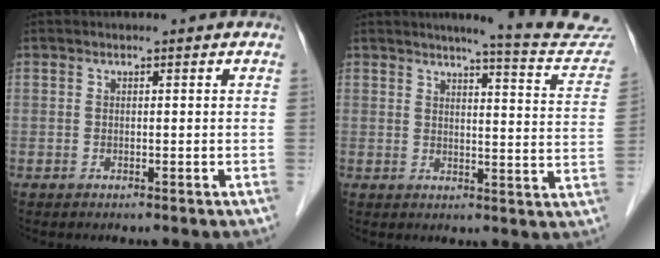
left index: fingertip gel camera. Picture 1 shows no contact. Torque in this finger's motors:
{"motor_torque": [0.36, -0.65, 0.04, 0.00]}